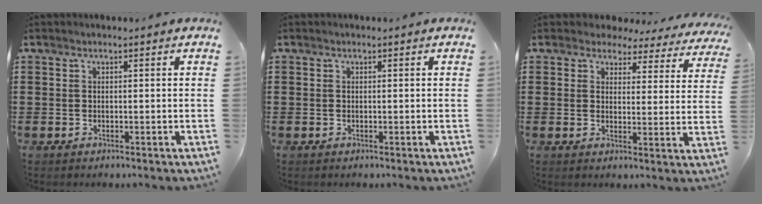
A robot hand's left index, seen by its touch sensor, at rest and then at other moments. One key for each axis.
{"total": 0.0}
{"total": 3.6, "fx": 3.3, "fy": 1.2, "fz": 0.6, "tx": -0.025, "ty": -0.021, "tz": 0.055}